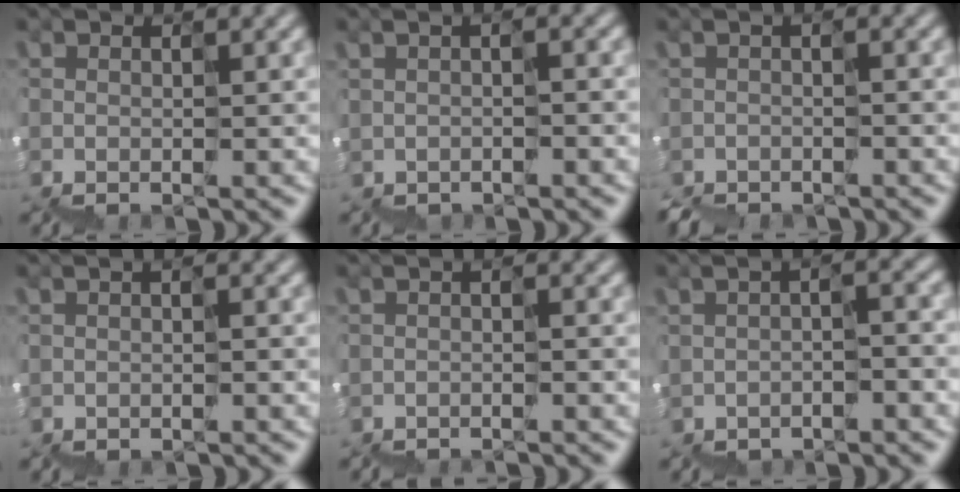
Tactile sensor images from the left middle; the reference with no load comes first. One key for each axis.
{"total": 0.9, "fx": -0.8, "fy": 0.2, "fz": 0.3, "tx": 0.007, "ty": 0.002, "tz": -0.004}
{"total": 3.1, "fx": -3.1, "fy": 0.3, "fz": 0.1, "tx": 0.000, "ty": 0.005, "tz": -0.036}
{"total": 1.3, "fx": -1.2, "fy": 0.3, "fz": 0.3, "tx": 0.003, "ty": 0.001, "tz": -0.007}
{"total": 1.8, "fx": -1.8, "fy": 0.0, "fz": 0.0, "tx": 0.010, "ty": 0.000, "tz": -0.020}
{"total": 2.4, "fx": -1.9, "fy": 0.6, "fz": 1.4, "tx": -0.012, "ty": 0.003, "tz": -0.022}